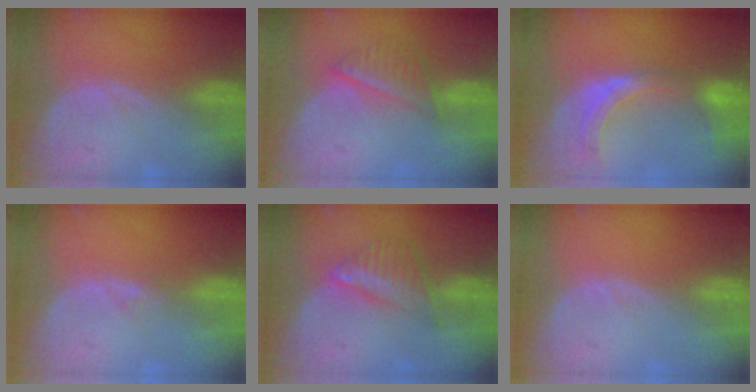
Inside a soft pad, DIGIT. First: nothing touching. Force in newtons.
{"total": 5.6, "press": 5.1, "slide": 2.2}
{"total": 7.2, "press": 6.7, "slide": 2.8}
{"total": 0.8, "press": 0.8, "slide": 0.0}
{"total": 6.1, "press": 5.4, "slide": 2.9}
{"total": 0.0}